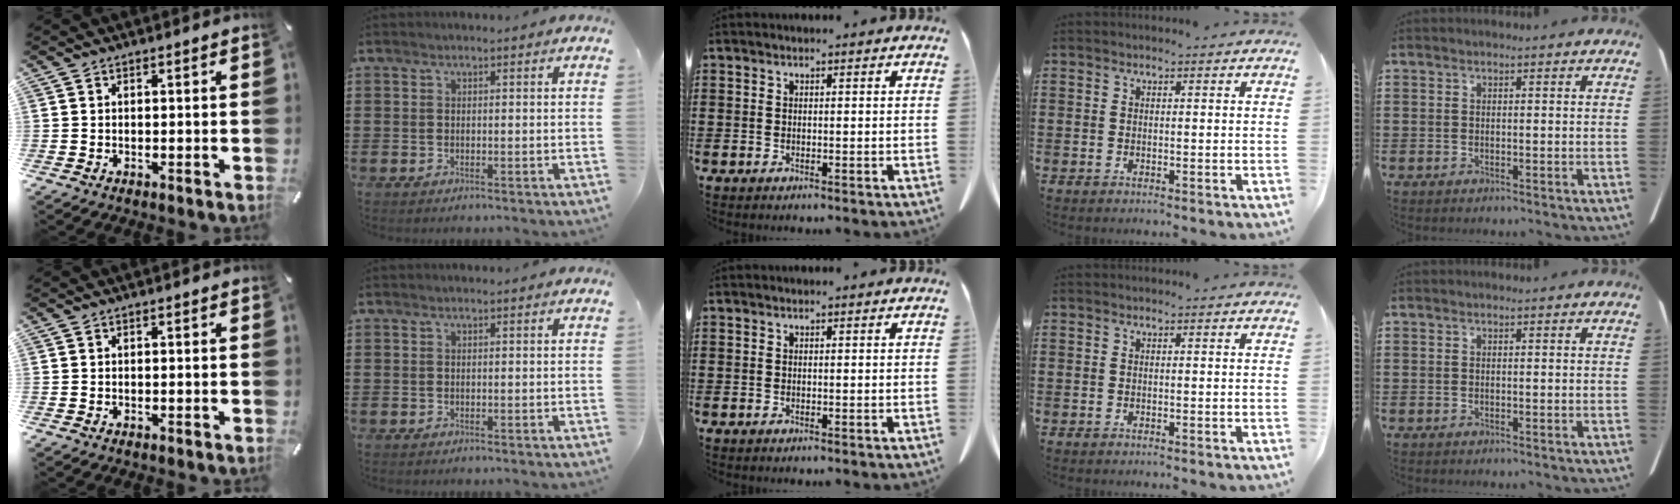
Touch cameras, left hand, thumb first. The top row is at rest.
{}